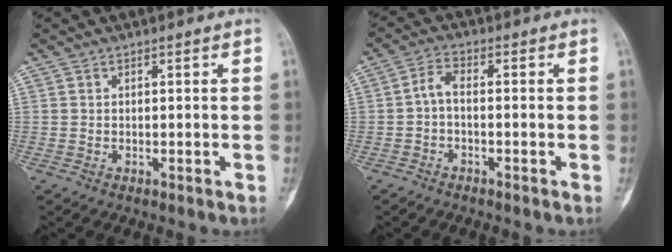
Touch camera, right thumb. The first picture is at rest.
{"total": 3.1, "force": [-0.9, 1.3, 2.7], "torque": [-0.053, 0.014, -0.025]}